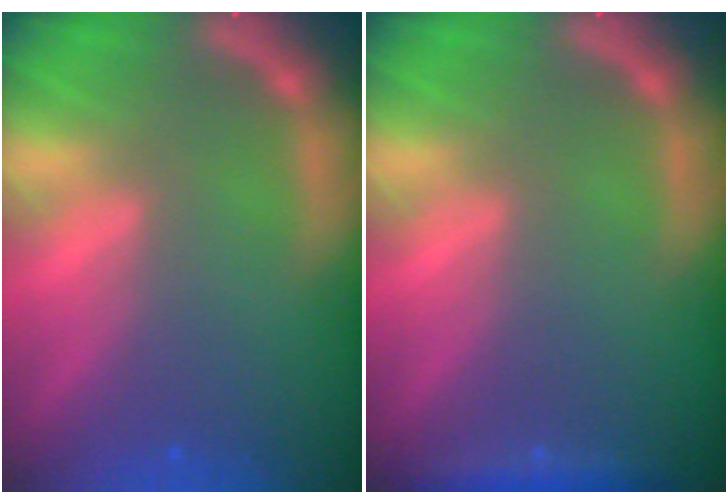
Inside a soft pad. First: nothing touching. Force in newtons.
{"total": 1.9}